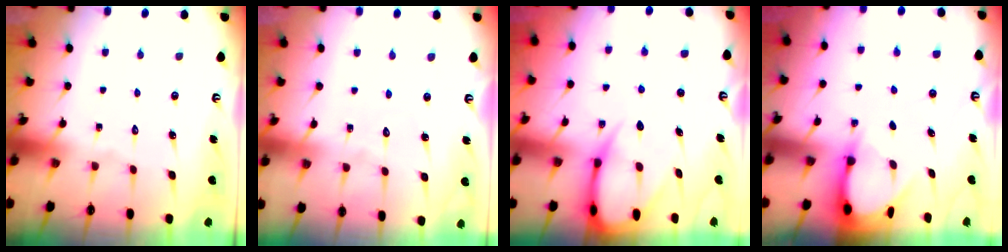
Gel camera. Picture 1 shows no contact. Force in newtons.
{"total": 3.8, "press": 3.8, "slide": 0.3}
{"total": 8.2, "press": 8.2, "slide": 0.8}
{"total": 3.1, "press": 3.1, "slide": 0.3}